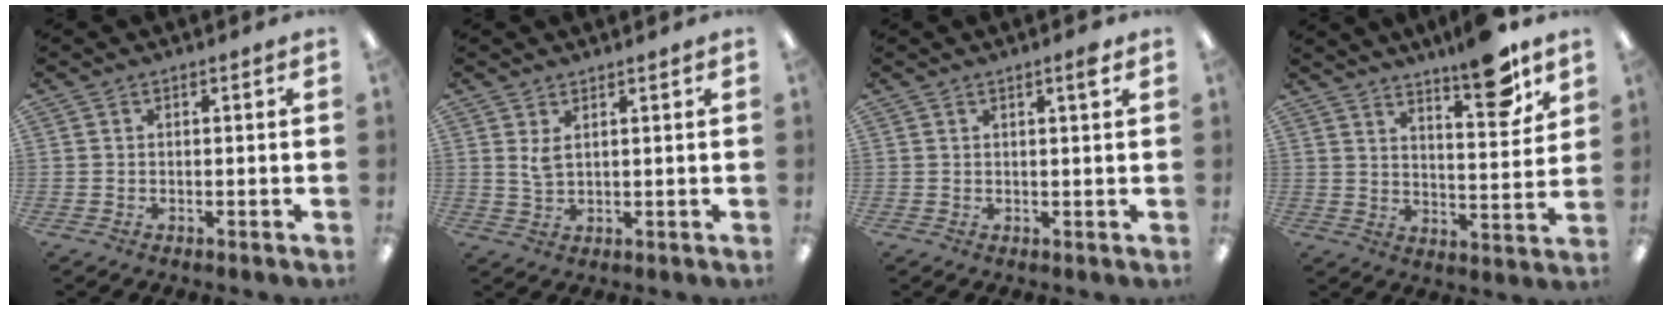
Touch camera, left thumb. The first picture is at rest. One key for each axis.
{"total": 3.1, "fx": 1.8, "fy": 1.4, "fz": 2.1, "tx": -0.039, "ty": -0.001, "tz": 0.030}
{"total": 2.4, "fx": 1.5, "fy": 0.3, "fz": 1.8, "tx": -0.022, "ty": -0.004, "tz": 0.022}
{"total": 13.6, "fx": 10.0, "fy": 3.7, "fz": 8.4, "tx": -0.107, "ty": -0.065, "tz": 0.163}